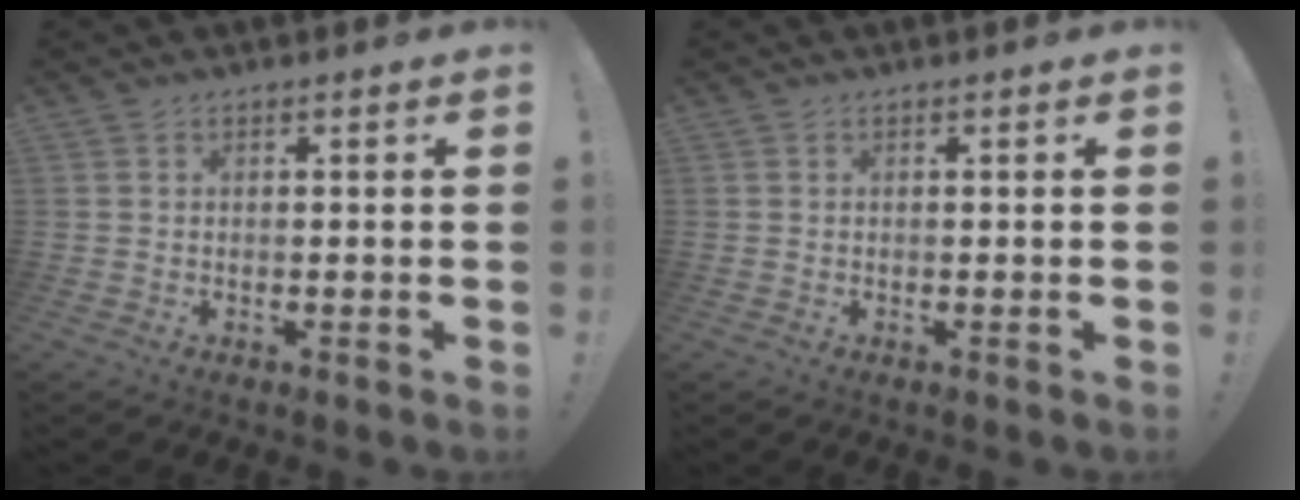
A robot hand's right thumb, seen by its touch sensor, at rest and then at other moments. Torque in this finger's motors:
{"motor_torque": [0.00, 0.00, 0.00, 0.00, 0.00]}